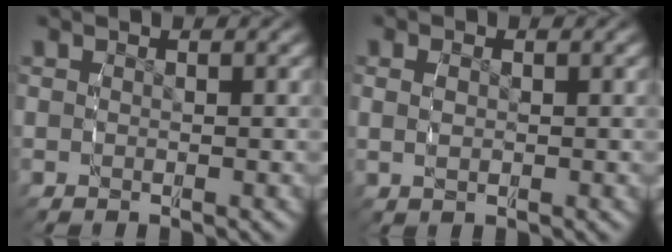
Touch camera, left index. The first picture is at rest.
{"total": 1.3, "force": [0.3, 0.7, 1.1], "torque": [-0.024, -0.002, 0.009]}